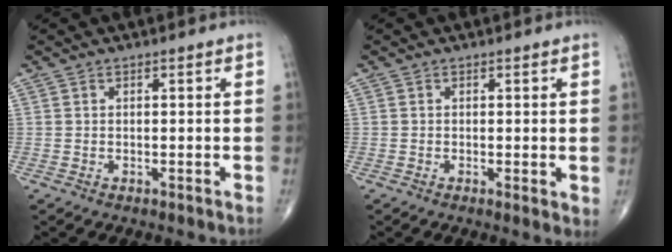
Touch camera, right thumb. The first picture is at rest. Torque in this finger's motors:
{"motor_torque": [-0.07, 0.07, 0.03, 0.04, -0.04]}